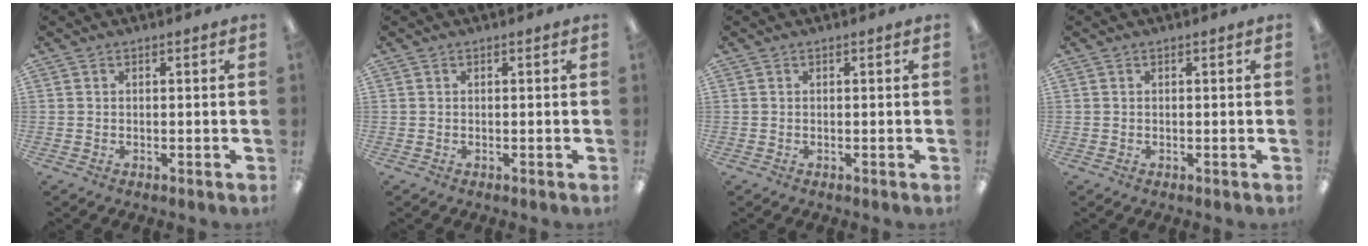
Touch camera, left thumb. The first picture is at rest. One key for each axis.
{"total": 0.0}
{"total": 0.0}
{"total": 0.0}